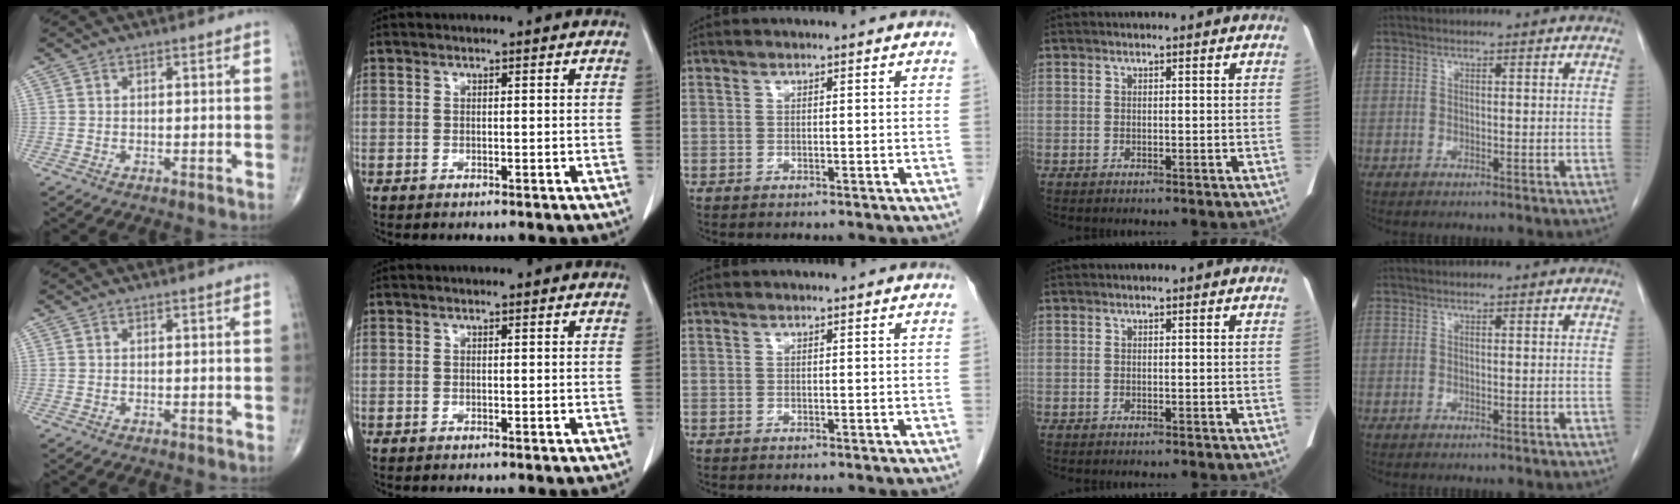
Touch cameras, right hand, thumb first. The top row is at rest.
{}